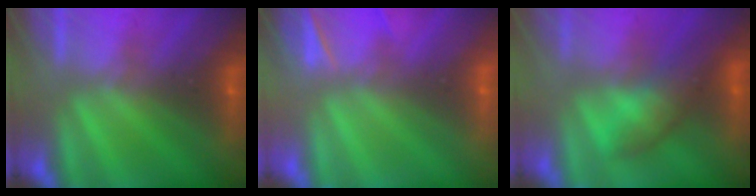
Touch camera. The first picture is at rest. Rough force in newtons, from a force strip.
{"total": 4.5}
{"total": 7.4}